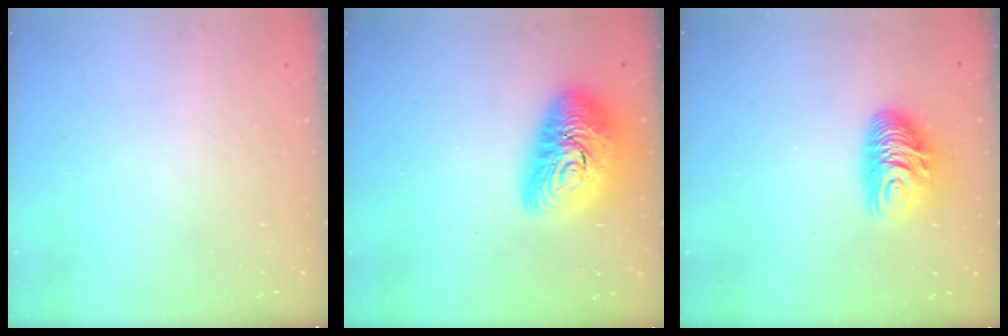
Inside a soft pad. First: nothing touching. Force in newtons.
{"total": 17.5, "press": 17.5, "slide": 1.2}
{"total": 9.8, "press": 9.7, "slide": 0.7}